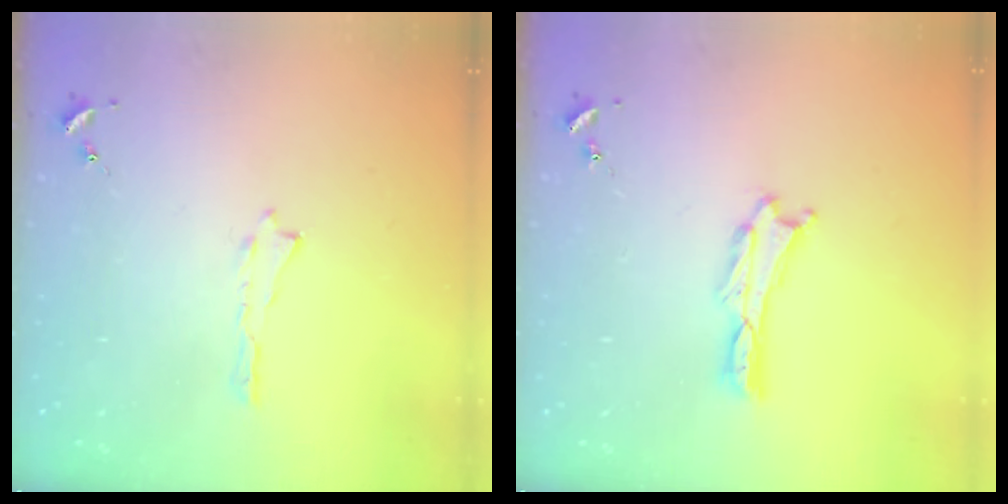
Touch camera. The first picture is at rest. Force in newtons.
{"total": 0.8, "press": 0.7, "slide": 0.2}